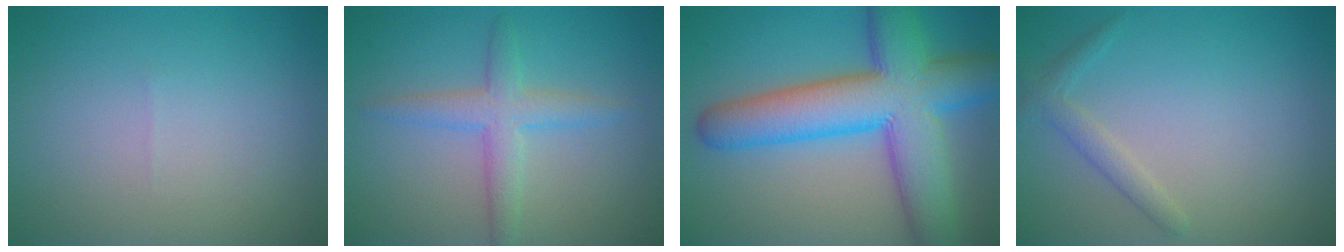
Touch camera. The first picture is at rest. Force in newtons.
{"total": 3.2, "press": 3.2, "slide": 0.1}
{"total": 11.6, "press": 11.6, "slide": 0.3}
{"total": 1.7, "press": 1.7, "slide": 0.0}